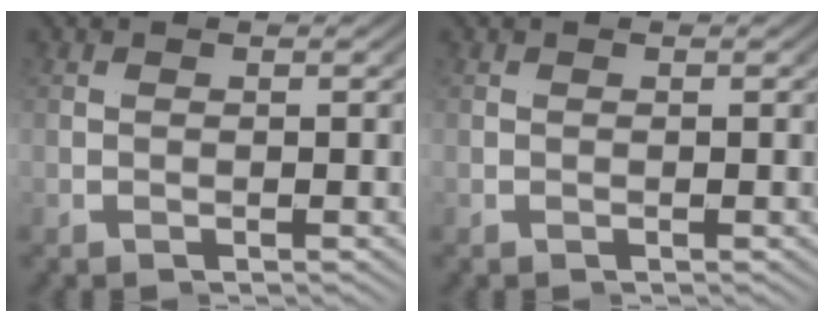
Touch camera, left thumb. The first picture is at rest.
{"total": 0.0}